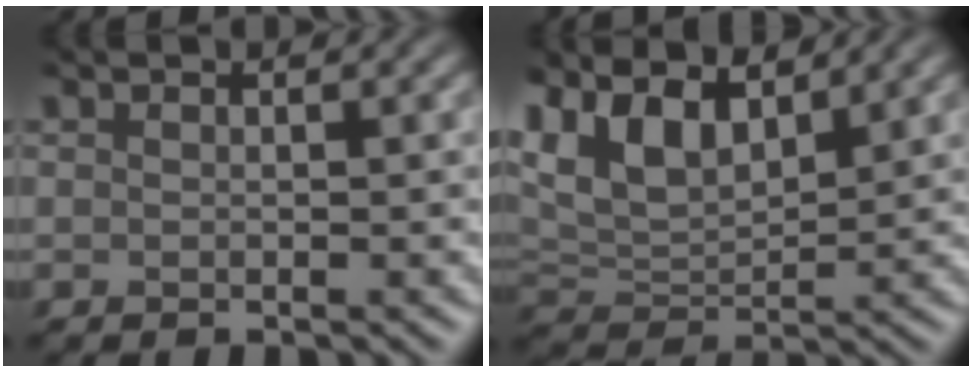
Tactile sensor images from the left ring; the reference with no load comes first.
{"total": 6.9, "force": [3.8, 3.4, 4.7], "torque": [-0.103, 0.006, 0.072]}